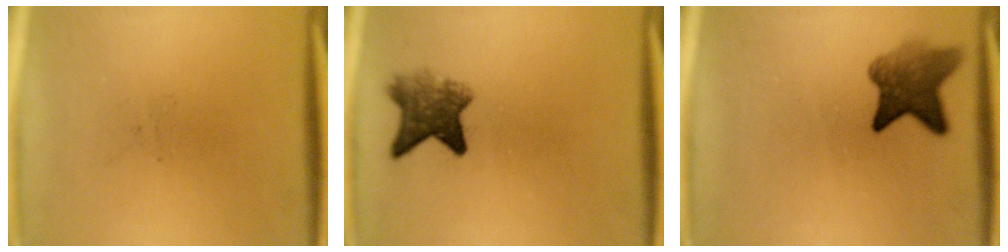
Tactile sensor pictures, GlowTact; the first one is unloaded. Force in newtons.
{"total": 5.7}
{"total": 6.2}